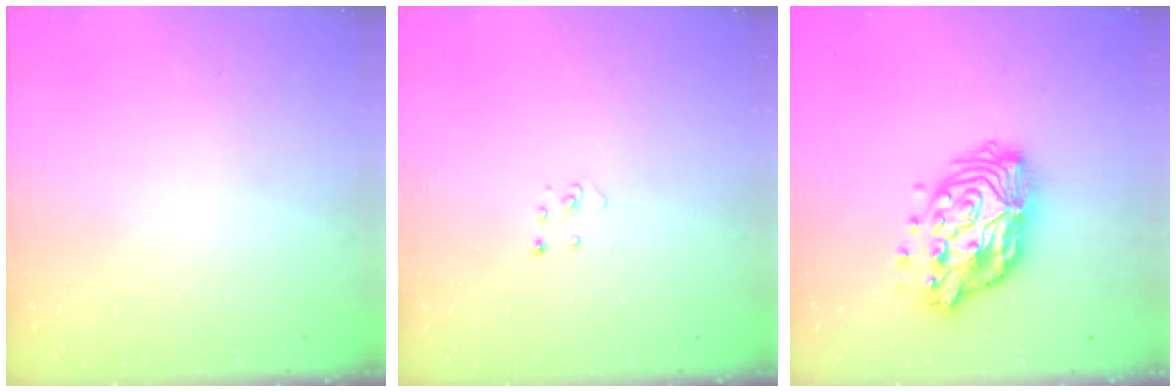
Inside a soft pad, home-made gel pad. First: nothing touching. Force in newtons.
{"total": 2.2, "press": 2.2, "slide": 0.2}
{"total": 15.5, "press": 15.5, "slide": 1.3}